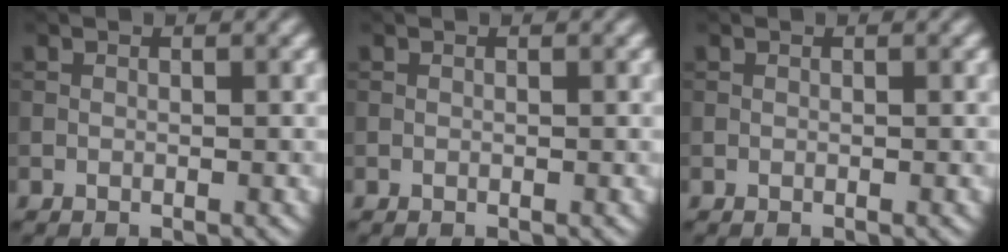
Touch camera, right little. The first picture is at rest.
{"total": 0.0}
{"total": 0.0}